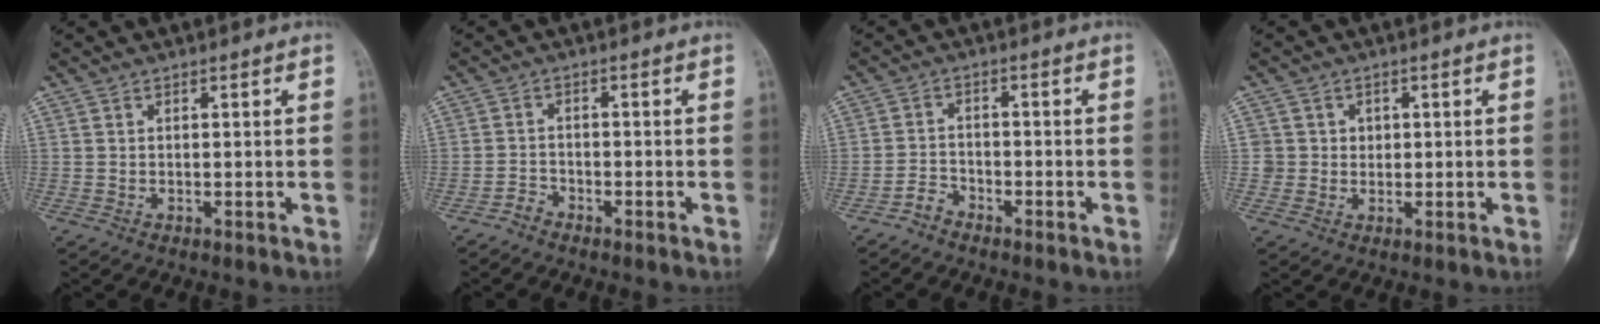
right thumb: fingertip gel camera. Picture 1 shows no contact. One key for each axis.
{"total": 1.9, "fx": -1.7, "fy": 0.7, "fz": 0.1, "tx": -0.001, "ty": 0.007, "tz": -0.035}
{"total": 2.6, "fx": -2.3, "fy": 1.2, "fz": 0.4, "tx": -0.003, "ty": 0.013, "tz": -0.048}
{"total": 3.3, "fx": 0.5, "fy": 3.3, "fz": 0.1, "tx": 0.032, "ty": 0.006, "tz": 0.006}